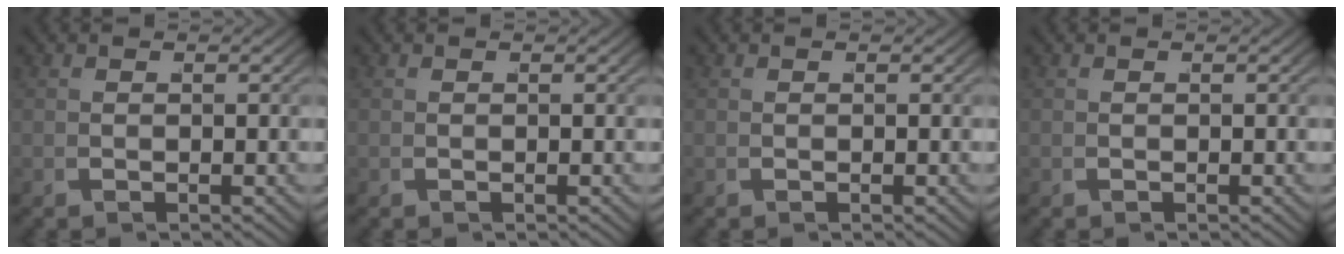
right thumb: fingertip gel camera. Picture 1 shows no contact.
{"total": 0.0}
{"total": 0.0}
{"total": 0.0}